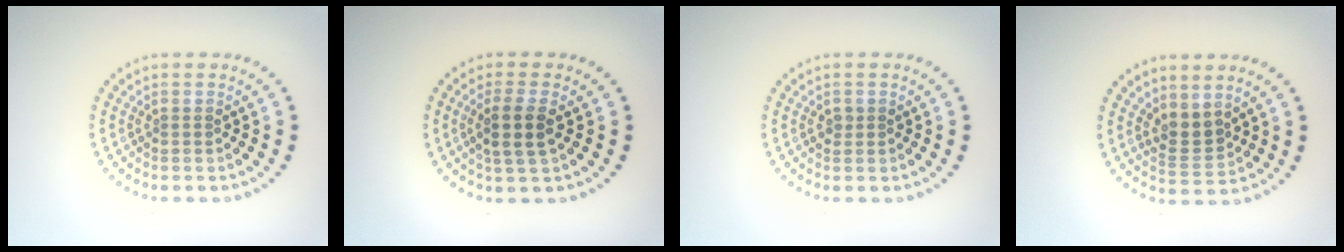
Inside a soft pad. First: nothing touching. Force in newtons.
{"total": 2.8, "press": 2.5, "slide": 1.1}
{"total": 0.9, "press": 0.9, "slide": 0.0}
{"total": 2.5, "press": 2.2, "slide": 1.1}